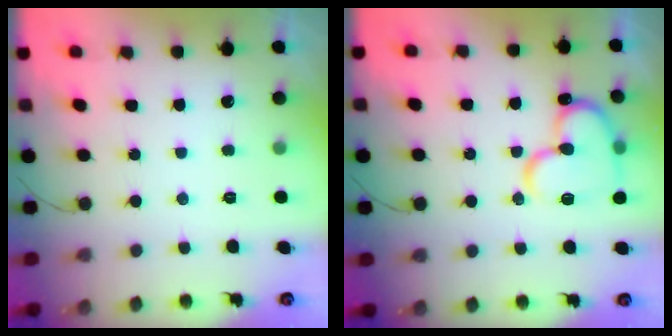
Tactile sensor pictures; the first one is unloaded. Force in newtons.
{"total": 16.7, "press": 16.6, "slide": 2.3}